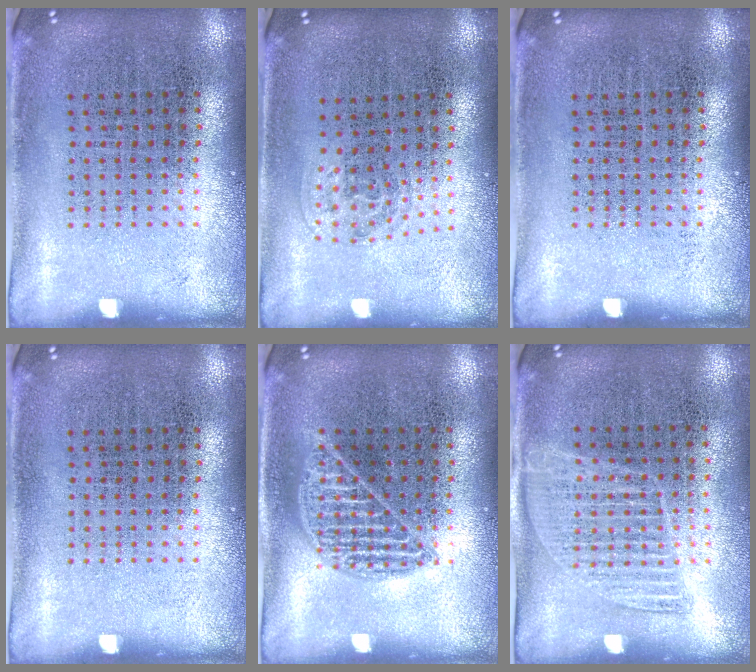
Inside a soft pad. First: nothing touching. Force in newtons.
{"total": 1.1, "press": 0.7, "slide": 0.8}
{"total": 0.0}
{"total": 0.0}
{"total": 0.9, "press": 0.9, "slide": 0.0}
{"total": 1.0, "press": 0.9, "slide": 0.5}